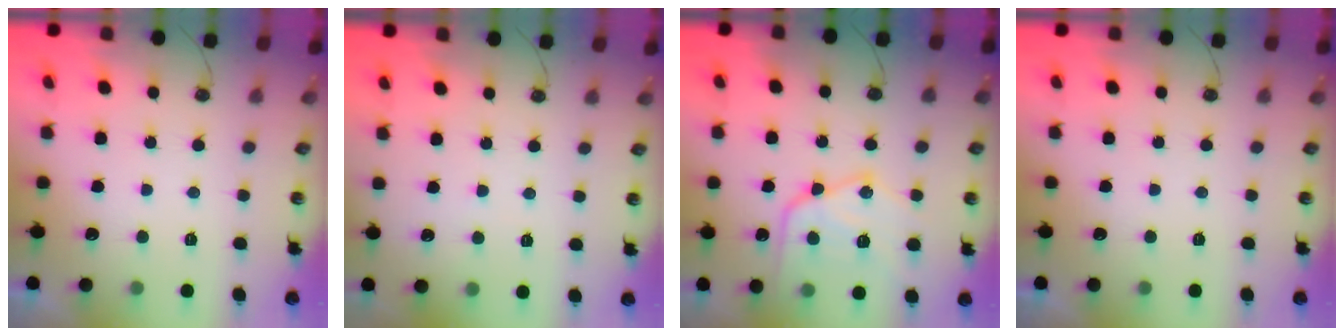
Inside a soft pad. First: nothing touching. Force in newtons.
{"total": 3.0, "press": 2.9, "slide": 0.4}
{"total": 16.9, "press": 16.9, "slide": 1.6}
{"total": 0.0}